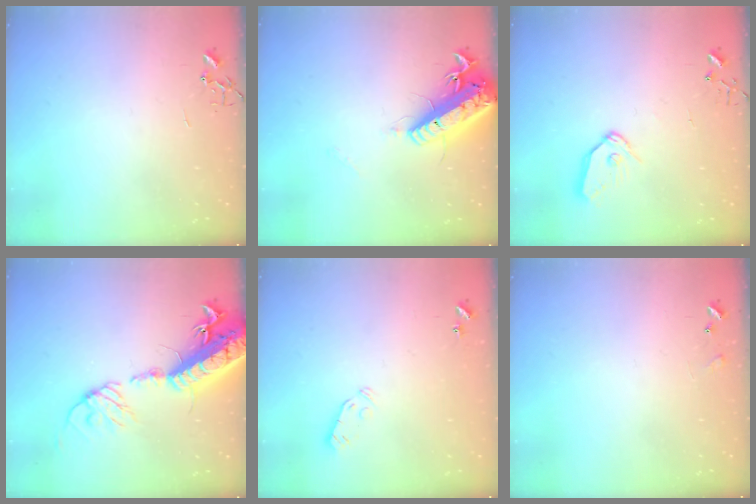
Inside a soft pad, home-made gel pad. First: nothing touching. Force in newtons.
{"total": 18.1, "press": 17.7, "slide": 3.6}
{"total": 8.9, "press": 8.8, "slide": 0.6}
{"total": 23.1, "press": 22.6, "slide": 4.7}
{"total": 3.5, "press": 3.5, "slide": 0.4}
{"total": 5.9, "press": 5.9, "slide": 0.9}